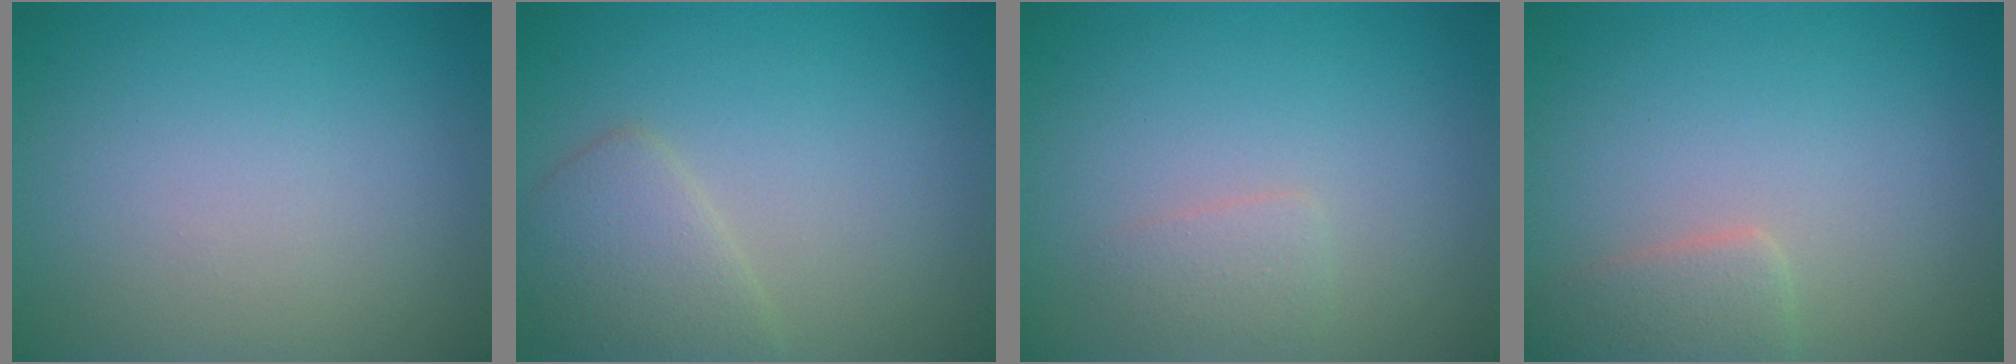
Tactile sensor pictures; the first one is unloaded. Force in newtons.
{"total": 2.9, "press": 2.9, "slide": 0.1}
{"total": 1.2, "press": 1.2, "slide": 0.1}
{"total": 2.4, "press": 2.4, "slide": 0.1}